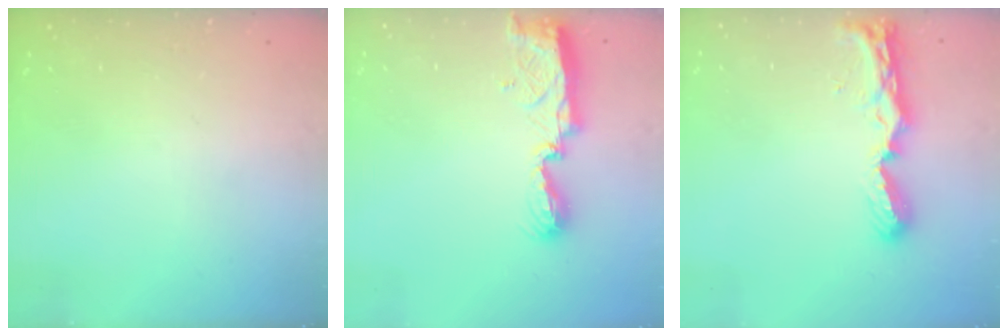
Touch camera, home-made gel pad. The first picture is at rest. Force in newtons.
{"total": 7.7, "press": 7.6, "slide": 0.6}
{"total": 8.3, "press": 8.3, "slide": 0.6}